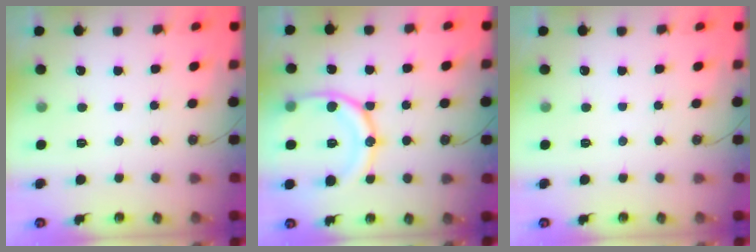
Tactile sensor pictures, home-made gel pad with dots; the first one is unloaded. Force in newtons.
{"total": 16.9, "press": 16.8, "slide": 1.8}
{"total": 0.0}